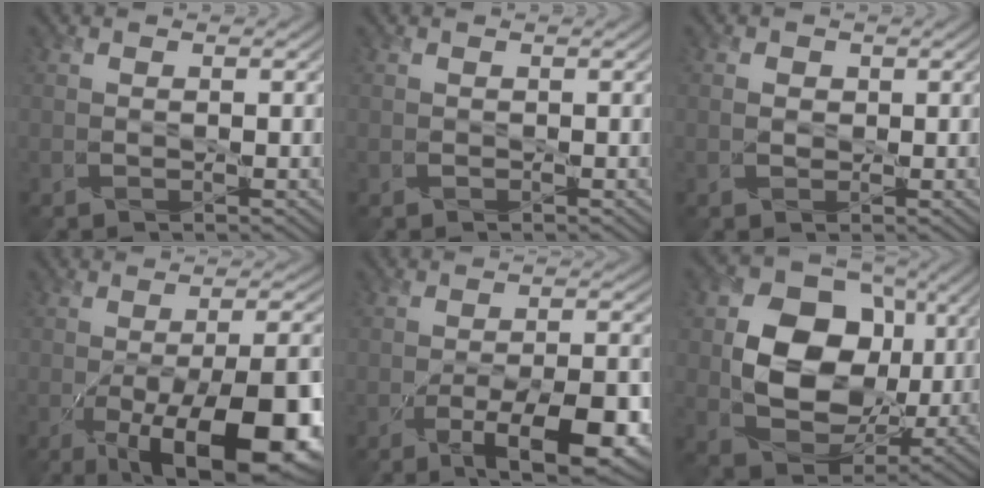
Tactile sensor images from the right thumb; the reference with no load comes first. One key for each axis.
{"total": 0.0}
{"total": 1.0, "fx": 0.2, "fy": 1.0, "fz": 0.1, "tx": -0.004, "ty": -0.002, "tz": 0.005}
{"total": 16.3, "fx": -5.7, "fy": 6.2, "fz": 14.0, "tx": -0.187, "ty": -0.018, "tz": -0.069}
{"total": 10.3, "fx": -4.8, "fy": 3.4, "fz": 8.5, "tx": -0.128, "ty": -0.003, "tz": -0.070}
{"total": 13.0, "fx": 1.0, "fy": 10.2, "fz": 7.9, "tx": -0.143, "ty": -0.006, "tz": 0.022}